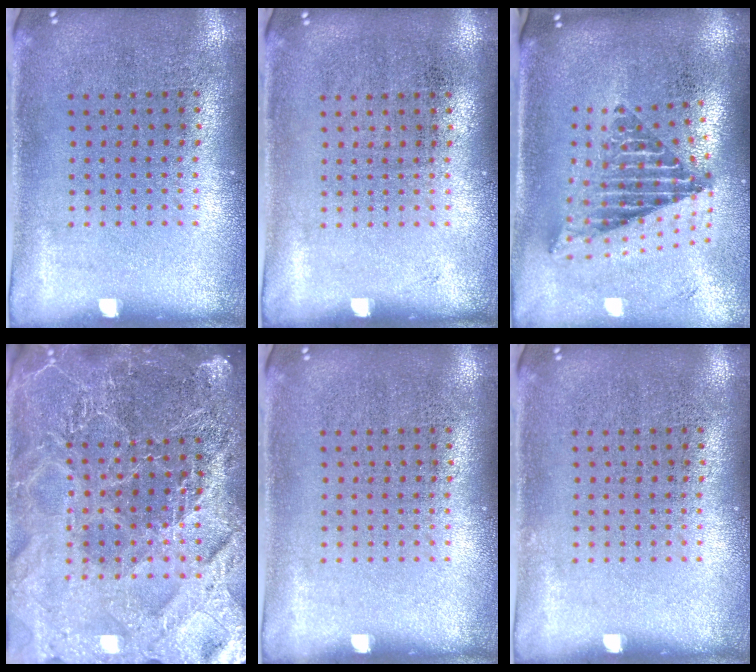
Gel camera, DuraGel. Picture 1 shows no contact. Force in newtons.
{"total": 0.0}
{"total": 2.5, "press": 1.7, "slide": 1.9}
{"total": 5.6, "press": 5.0, "slide": 2.6}
{"total": 0.0}
{"total": 0.0}